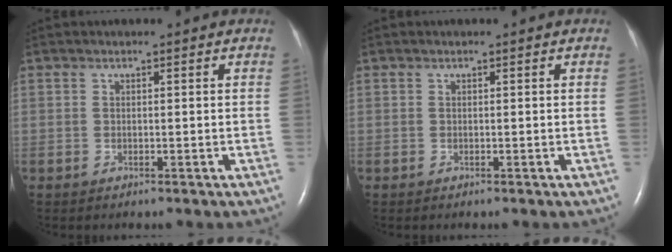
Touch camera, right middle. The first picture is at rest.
{"total": 0.0}